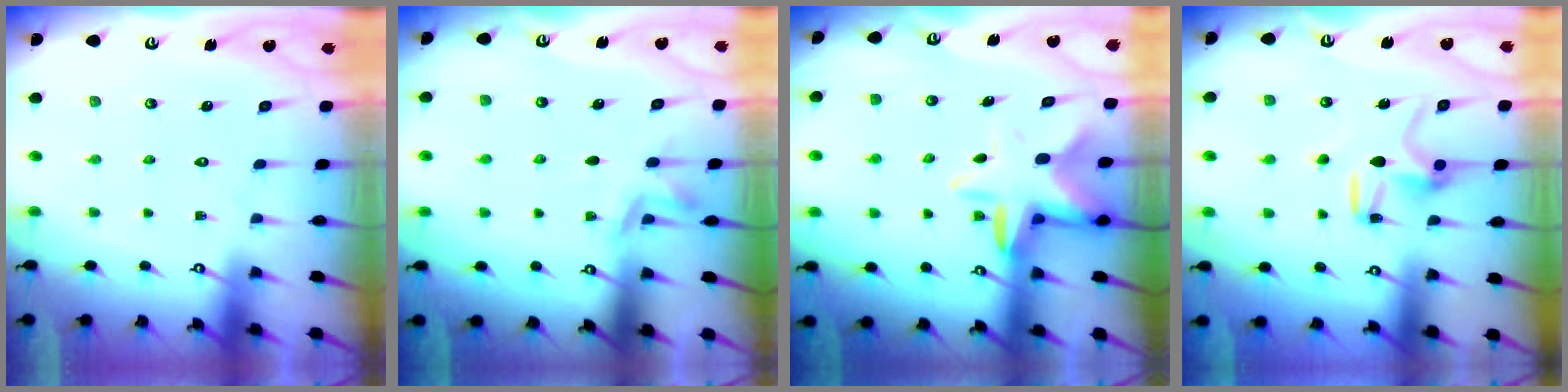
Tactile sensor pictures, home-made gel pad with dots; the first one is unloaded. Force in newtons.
{"total": 4.5, "press": 4.1, "slide": 2.0}
{"total": 7.6, "press": 7.3, "slide": 2.0}
{"total": 10.1, "press": 10.1, "slide": 0.3}